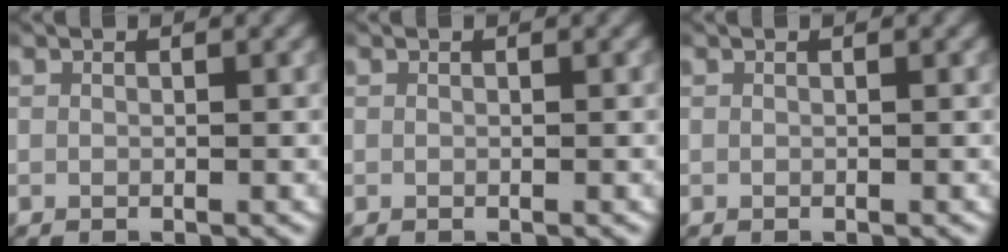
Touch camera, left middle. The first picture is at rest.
{"total": 0.0}
{"total": 0.0}